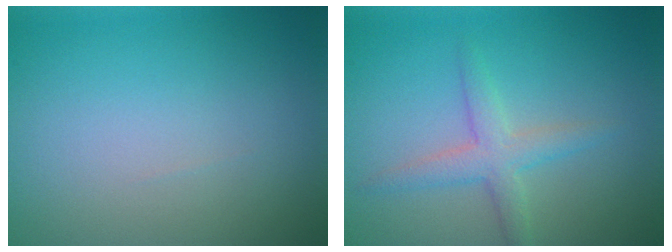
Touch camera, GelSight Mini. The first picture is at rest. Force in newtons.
{"total": 2.7, "press": 2.7, "slide": 0.1}